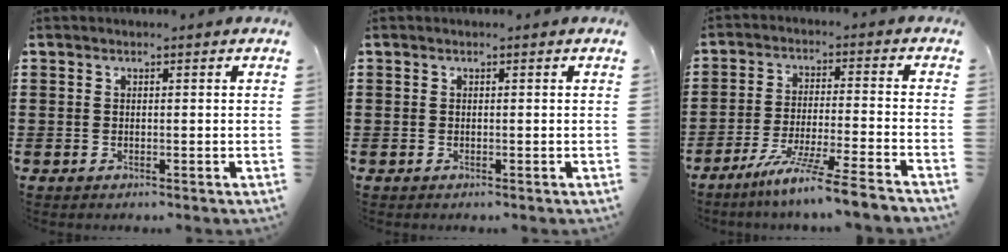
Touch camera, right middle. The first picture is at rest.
{"total": 0.0}
{"total": 8.4, "force": [-7.1, -1.1, 4.5], "torque": [-0.086, -0.015, -0.137]}